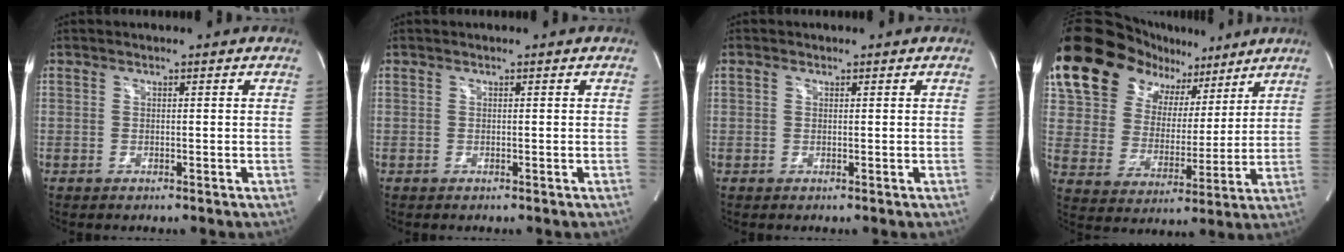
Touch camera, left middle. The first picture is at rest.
{"total": 0.0}
{"total": 1.1, "force": [-0.6, -0.7, -0.6], "torque": [0.001, 0.007, -0.002]}
{"total": 17.1, "force": [11.9, 10.0, 7.1], "torque": [-0.123, 0.055, 0.209]}